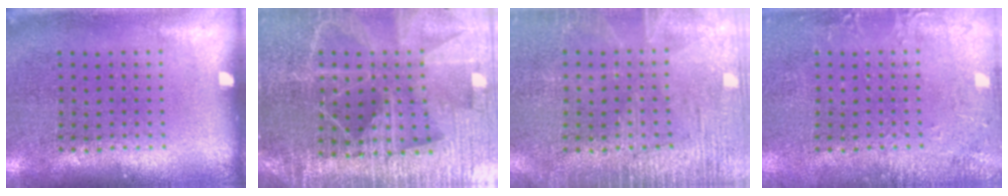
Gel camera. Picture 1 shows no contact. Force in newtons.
{"total": 5.5, "press": 4.9, "slide": 2.4}
{"total": 3.5, "press": 3.5, "slide": 0.5}
{"total": 2.2, "press": 2.2, "slide": 0.3}